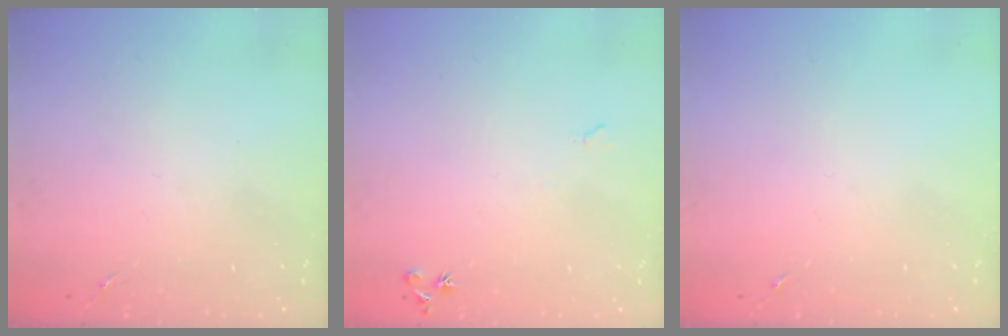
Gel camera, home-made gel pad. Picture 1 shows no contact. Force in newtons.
{"total": 6.7, "press": 6.6, "slide": 1.0}
{"total": 0.0}